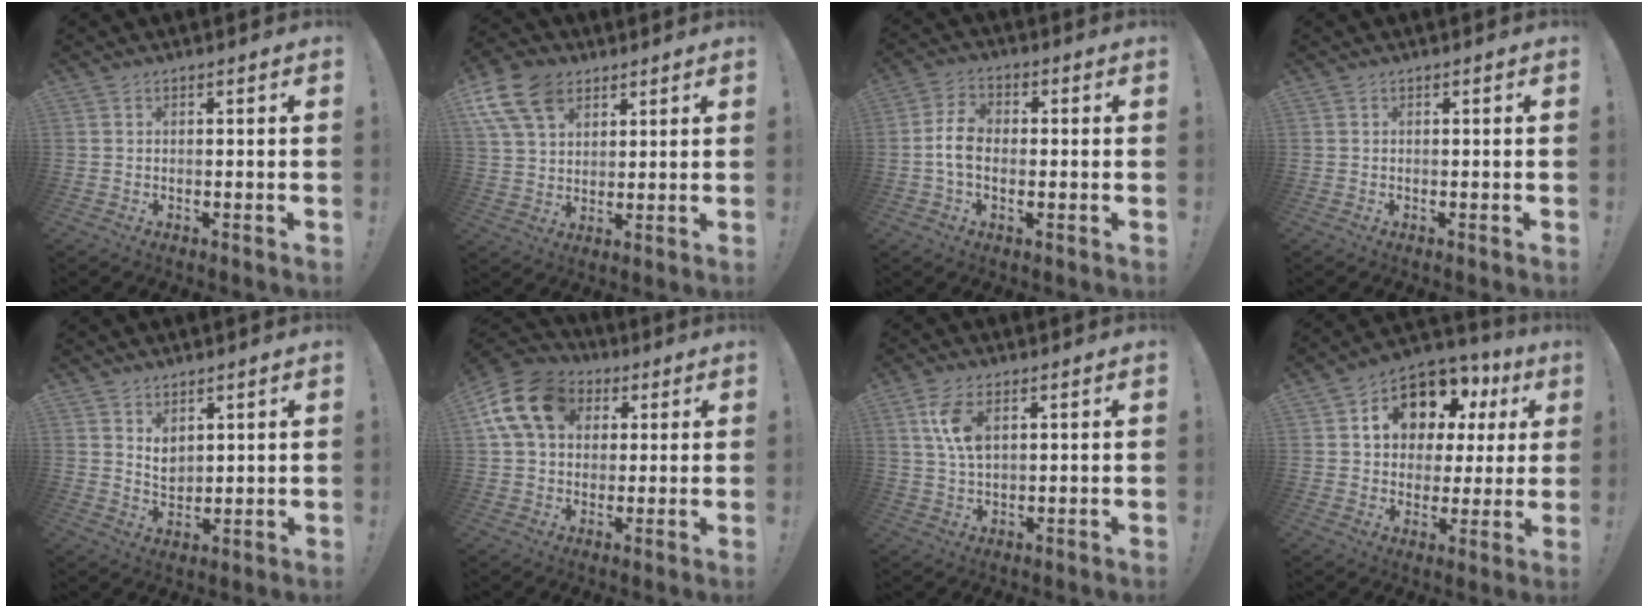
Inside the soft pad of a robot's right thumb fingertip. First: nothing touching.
{"total": 14.4, "force": [7.3, 9.6, 7.9], "torque": [-0.149, -0.032, 0.141]}
{"total": 7.2, "force": [-0.7, 4.9, 5.3], "torque": [-0.104, 0.007, -0.012]}
{"total": 0.0}
{"total": 4.8, "force": [3.1, 3.2, 1.8], "torque": [-0.025, -0.025, 0.058]}
{"total": 16.3, "force": [5.2, 12.4, 9.3], "torque": [-0.154, -0.003, 0.103]}
{"total": 7.9, "force": [2.9, 3.9, 6.3], "torque": [-0.122, -0.007, 0.049]}
{"total": 13.6, "force": [6.9, 9.3, 7.2], "torque": [-0.115, -0.043, 0.129]}